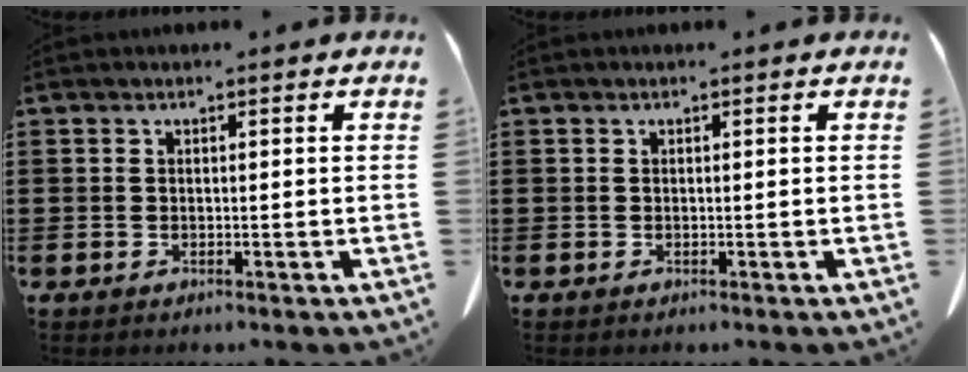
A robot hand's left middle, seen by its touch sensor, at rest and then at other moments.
{"total": 0.0}